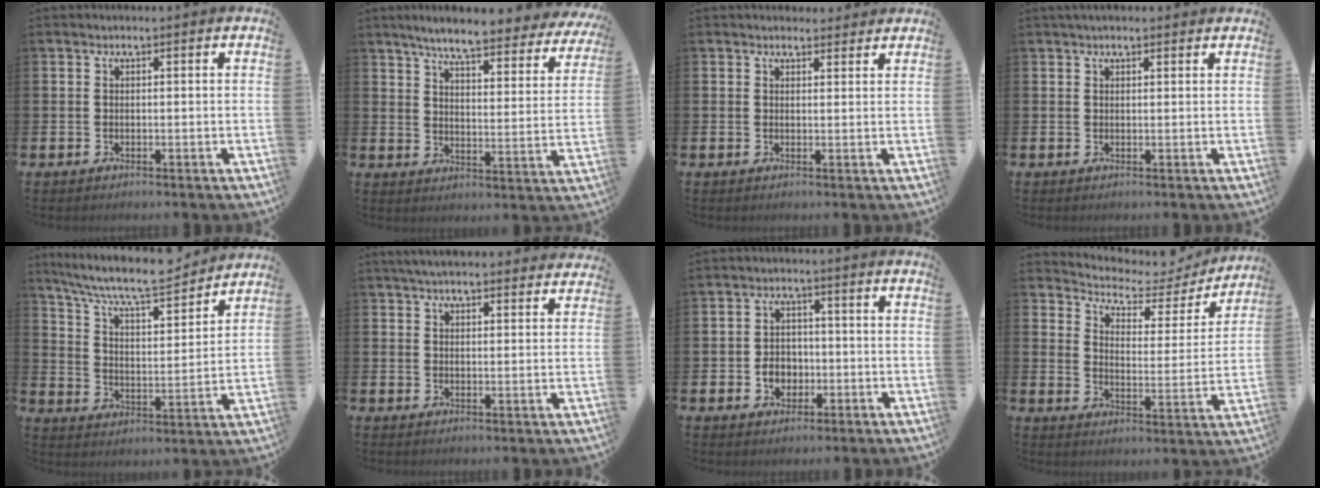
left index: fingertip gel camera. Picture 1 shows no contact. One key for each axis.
{"total": 7.0, "fx": 6.3, "fy": 0.7, "fz": 2.9, "tx": -0.070, "ty": -0.048, "tz": 0.101}
{"total": 2.0, "fx": 1.9, "fy": 0.7, "fz": -0.1, "tx": 0.023, "ty": -0.011, "tz": 0.030}
{"total": 1.9, "fx": 1.7, "fy": 0.5, "fz": 0.5, "tx": -0.002, "ty": -0.001, "tz": 0.028}
{"total": 9.2, "fx": 8.4, "fy": 1.5, "fz": 3.4, "tx": -0.090, "ty": -0.060, "tz": 0.143}
{"total": 4.5, "fx": 4.4, "fy": 0.7, "fz": 1.0, "tx": -0.026, "ty": -0.015, "tz": 0.080}
{"total": 3.7, "fx": -1.0, "fy": 3.0, "fz": 1.9, "tx": -0.022, "ty": -0.002, "tz": -0.026}
{"total": 4.4, "fx": 4.0, "fy": 1.8, "fz": 0.7, "tx": -0.040, "ty": -0.036, "tz": 0.059}